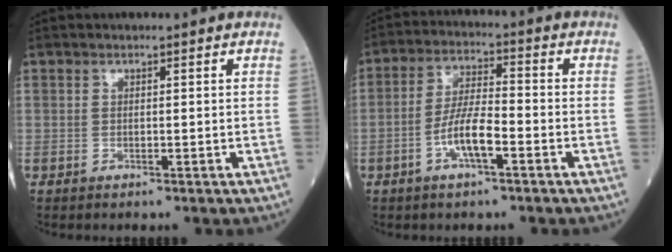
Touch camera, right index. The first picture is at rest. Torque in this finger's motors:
{"motor_torque": [0.76, -0.70, 0.57, 0.15]}